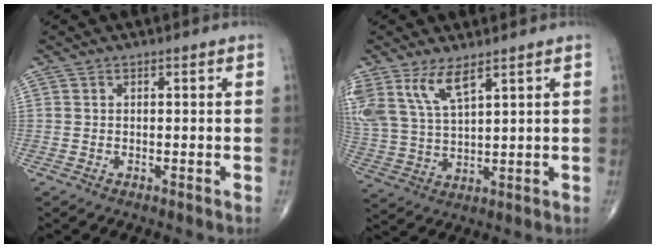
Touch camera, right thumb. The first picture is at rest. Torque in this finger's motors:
{"motor_torque": [0.10, 0.16, 0.55, 0.43, 0.09]}